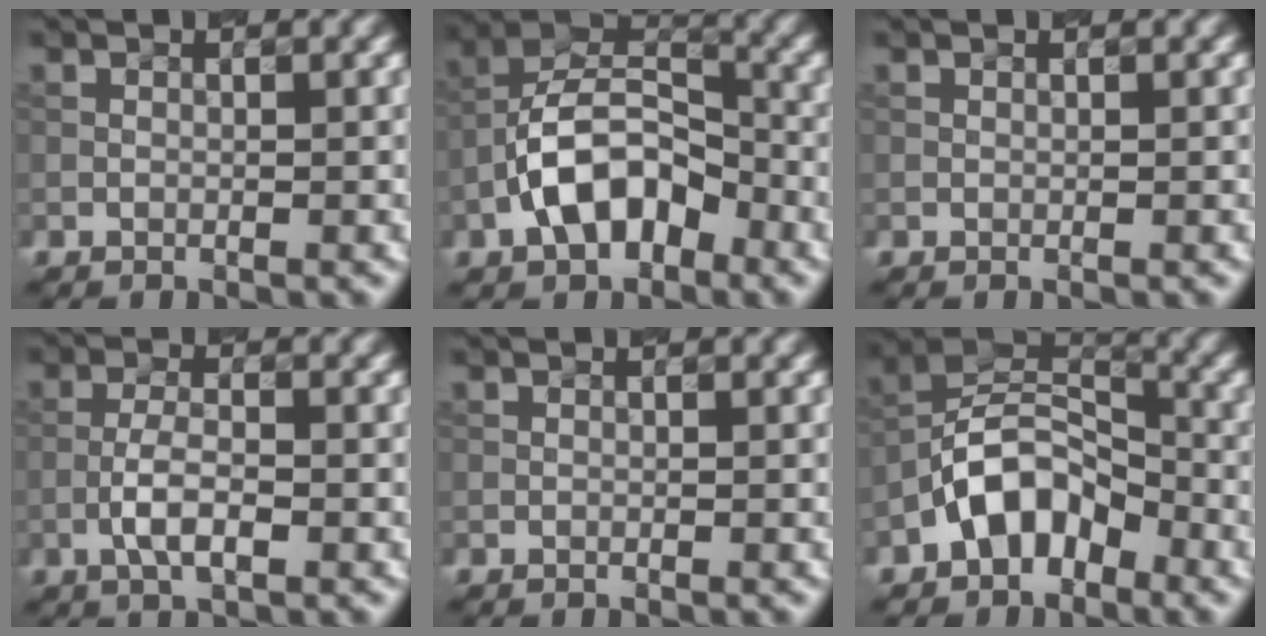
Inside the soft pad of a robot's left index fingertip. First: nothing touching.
{"total": 7.8, "force": [-3.4, 4.3, 5.5], "torque": [-0.096, 0.015, -0.070]}
{"total": 0.0}
{"total": 3.2, "force": [-1.2, 1.0, 2.8], "torque": [-0.058, 0.003, -0.029]}
{"total": 0.0}
{"total": 6.4, "force": [-3.4, 3.7, 3.9], "torque": [-0.059, 0.013, -0.075]}